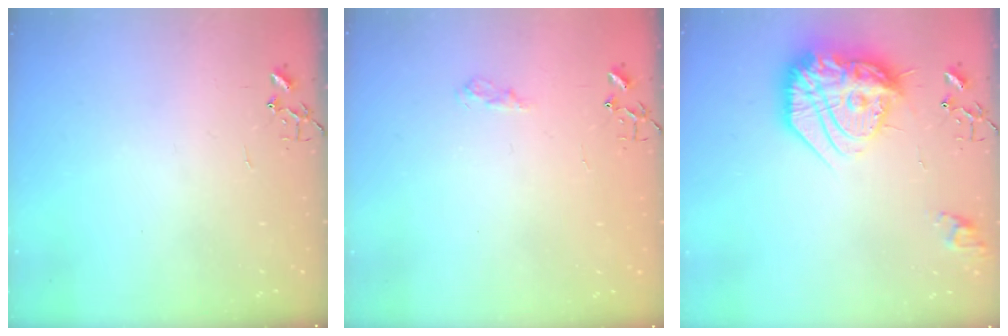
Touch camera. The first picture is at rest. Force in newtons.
{"total": 6.5, "press": 6.5, "slide": 0.8}
{"total": 28.2, "press": 28.0, "slide": 2.8}